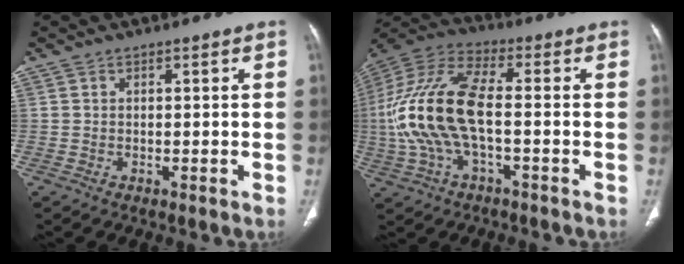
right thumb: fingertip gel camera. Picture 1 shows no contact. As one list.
[{"total": 17.4, "force": [-1.7, 7.4, 15.6], "torque": [-0.346, 0.033, -0.033]}]